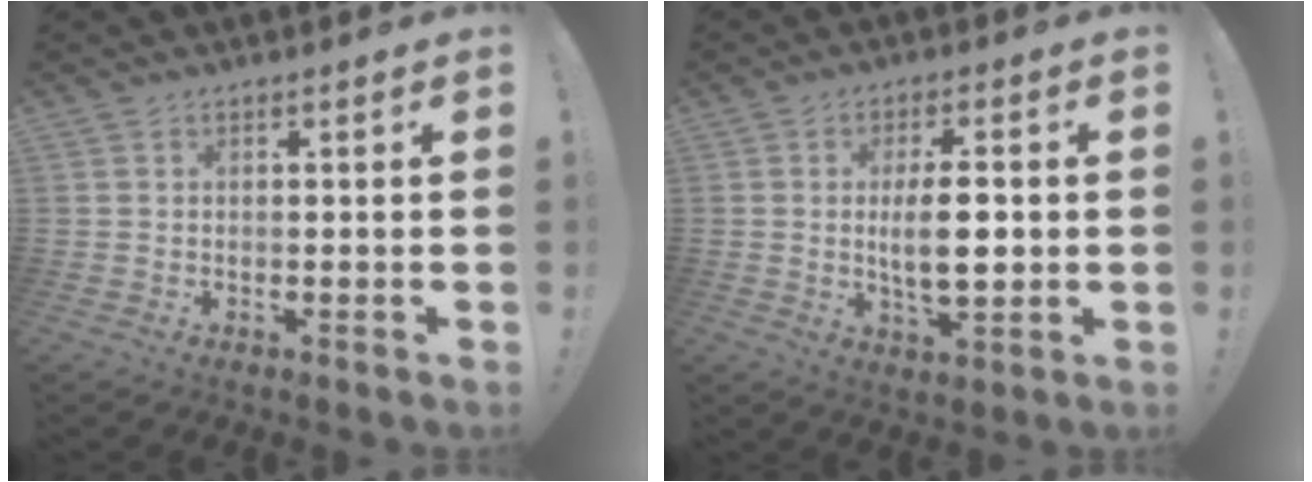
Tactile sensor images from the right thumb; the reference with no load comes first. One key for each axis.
{"total": 10.0, "fx": 0.1, "fy": 3.5, "fz": 9.4, "tx": -0.165, "ty": -0.011, "tz": -0.007}